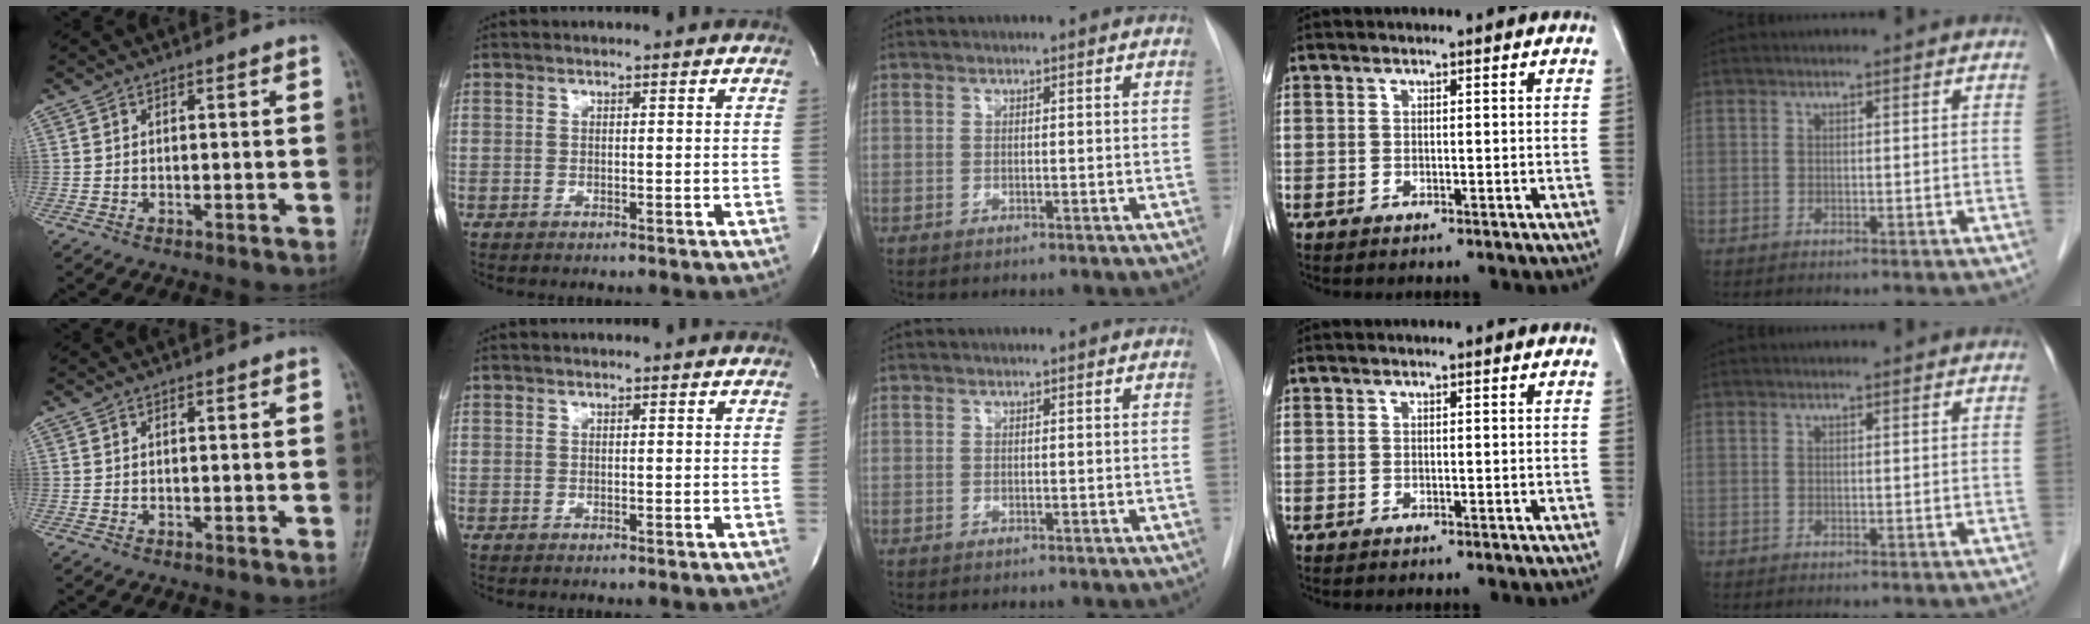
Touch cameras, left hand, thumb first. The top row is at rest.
{}